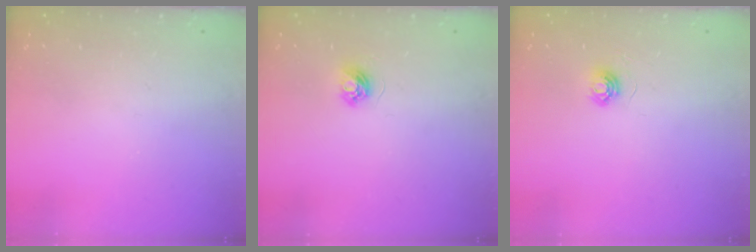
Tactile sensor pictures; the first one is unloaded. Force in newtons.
{"total": 4.0, "press": 4.0, "slide": 0.4}
{"total": 4.7, "press": 4.7, "slide": 0.3}